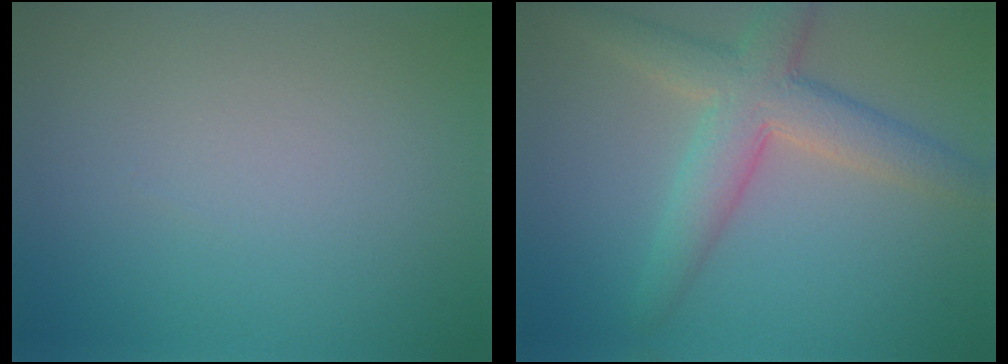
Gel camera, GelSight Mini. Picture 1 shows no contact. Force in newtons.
{"total": 5.5, "press": 5.5, "slide": 0.2}